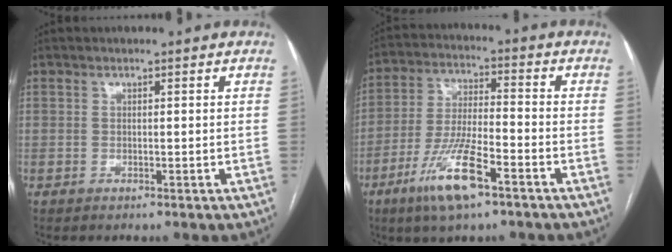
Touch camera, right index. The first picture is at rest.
{"total": 11.4, "force": [-6.5, 2.2, 9.1], "torque": [-0.188, -0.012, -0.116]}